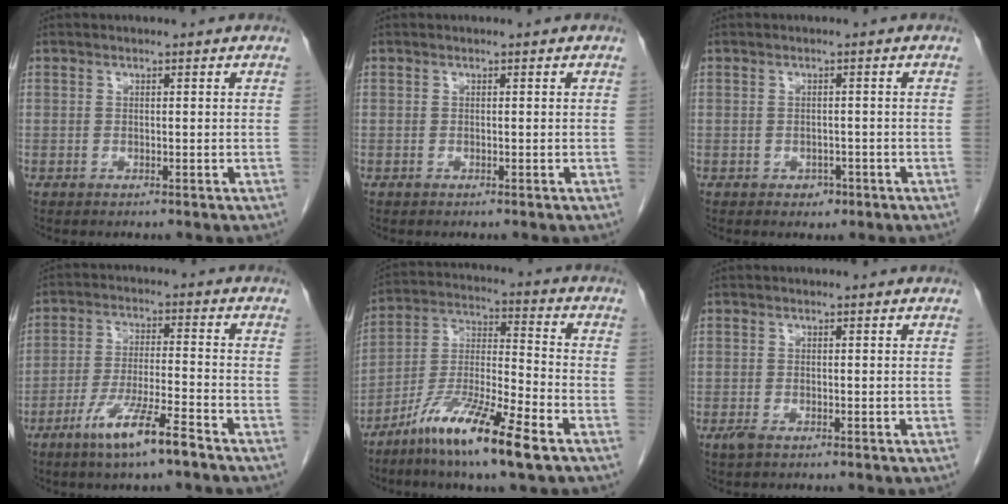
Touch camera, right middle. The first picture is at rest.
{"total": 0.0}
{"total": 1.6, "force": [-0.9, 1.2, 0.6], "torque": [-0.008, 0.004, -0.007]}
{"total": 8.9, "force": [-5.8, 0.2, 6.7], "torque": [-0.127, -0.014, -0.107]}
{"total": 14.1, "force": [-8.6, 1.0, 11.1], "torque": [-0.219, -0.027, -0.161]}
{"total": 1.3, "force": [-0.8, 0.4, 0.9], "torque": [-0.024, -0.003, -0.014]}